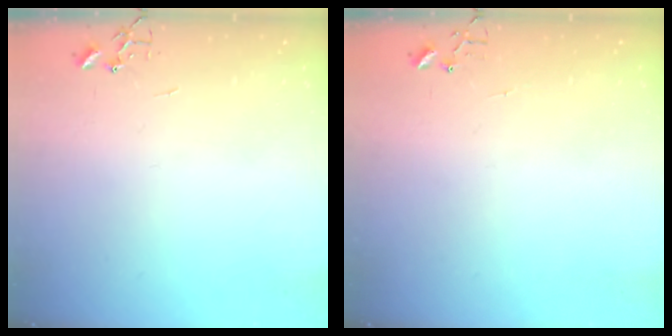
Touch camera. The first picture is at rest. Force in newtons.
{"total": 5.0, "press": 5.0, "slide": 0.4}